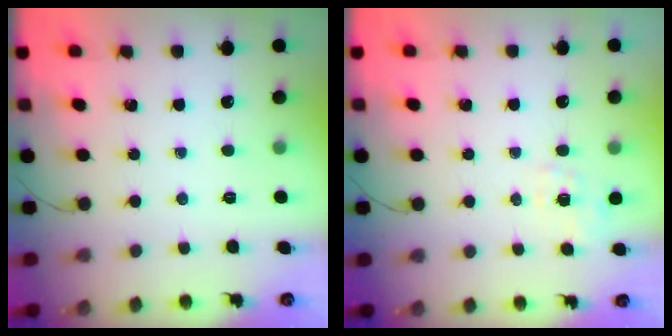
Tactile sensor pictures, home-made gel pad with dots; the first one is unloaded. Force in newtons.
{"total": 2.1, "press": 1.6, "slide": 1.4}